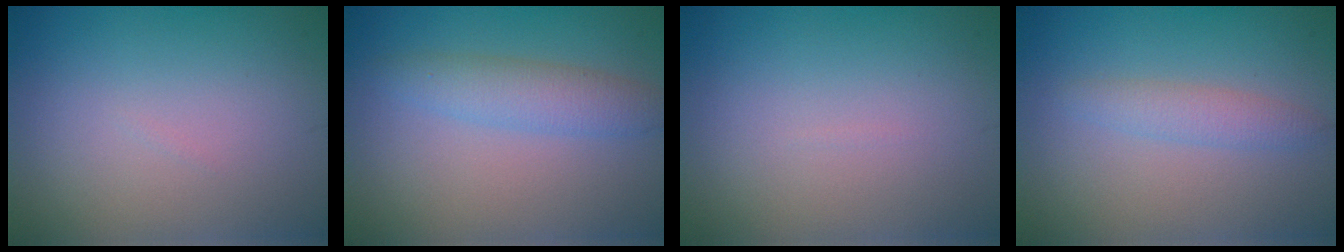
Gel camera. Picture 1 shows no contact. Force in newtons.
{"total": 3.0, "press": 3.0, "slide": 0.1}
{"total": 0.0}
{"total": 1.9, "press": 1.9, "slide": 0.0}